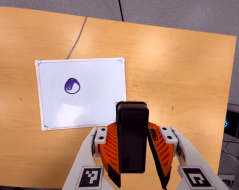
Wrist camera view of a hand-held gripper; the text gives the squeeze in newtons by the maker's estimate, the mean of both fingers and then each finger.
{"total": 4.4, "left": 3.8, "right": 5.1}